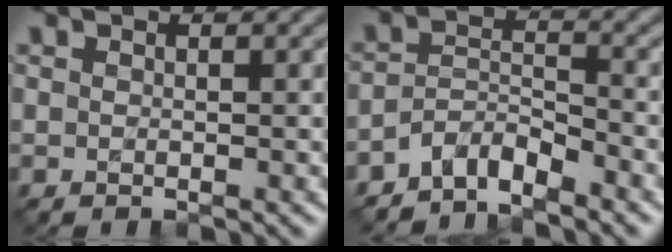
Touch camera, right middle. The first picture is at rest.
{"total": 3.4, "force": [-2.9, 1.0, 1.3], "torque": [-0.023, 0.005, -0.062]}